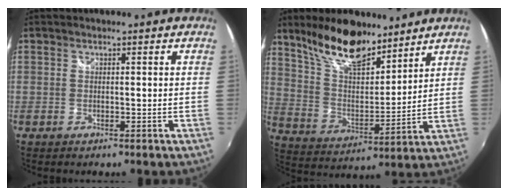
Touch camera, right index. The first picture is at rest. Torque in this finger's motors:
{"motor_torque": [1.07, 1.07, 0.37, 0.09]}